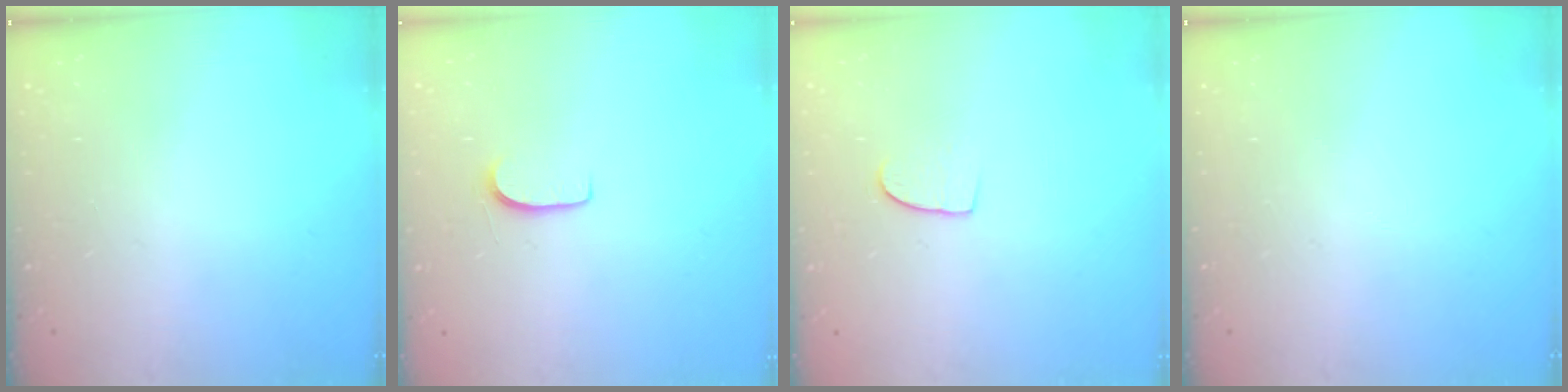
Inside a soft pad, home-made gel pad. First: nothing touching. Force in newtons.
{"total": 5.8, "press": 5.8, "slide": 0.4}
{"total": 6.1, "press": 6.1, "slide": 0.4}
{"total": 0.0}